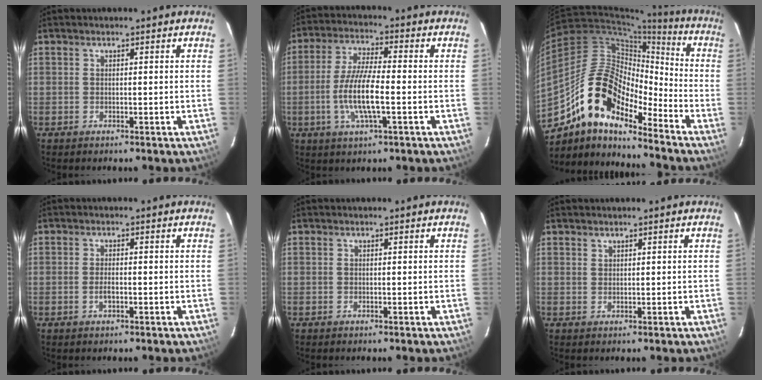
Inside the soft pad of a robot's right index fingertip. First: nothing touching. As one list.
[{"total": 10.0, "force": [-2.4, 2.0, 9.5], "torque": [-0.191, -0.003, -0.050]}, {"total": 16.8, "force": [-12.2, 6.2, 9.7], "torque": [-0.164, 0.006, -0.244]}, {"total": 1.9, "force": [-0.6, 0.8, 1.6], "torque": [-0.032, 0.000, -0.011]}, {"total": 0.0}, {"total": 0.8, "force": [0.7, 0.3, 0.1], "torque": [-0.001, 0.002, 0.014]}]